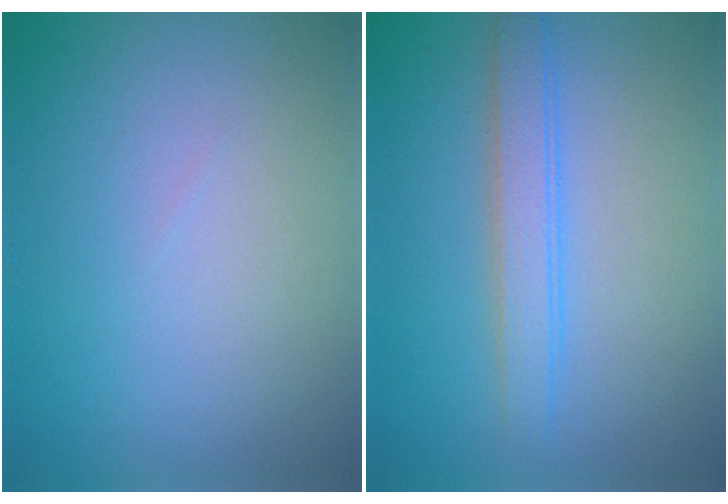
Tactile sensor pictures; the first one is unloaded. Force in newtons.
{"total": 3.0, "press": 2.9, "slide": 0.2}